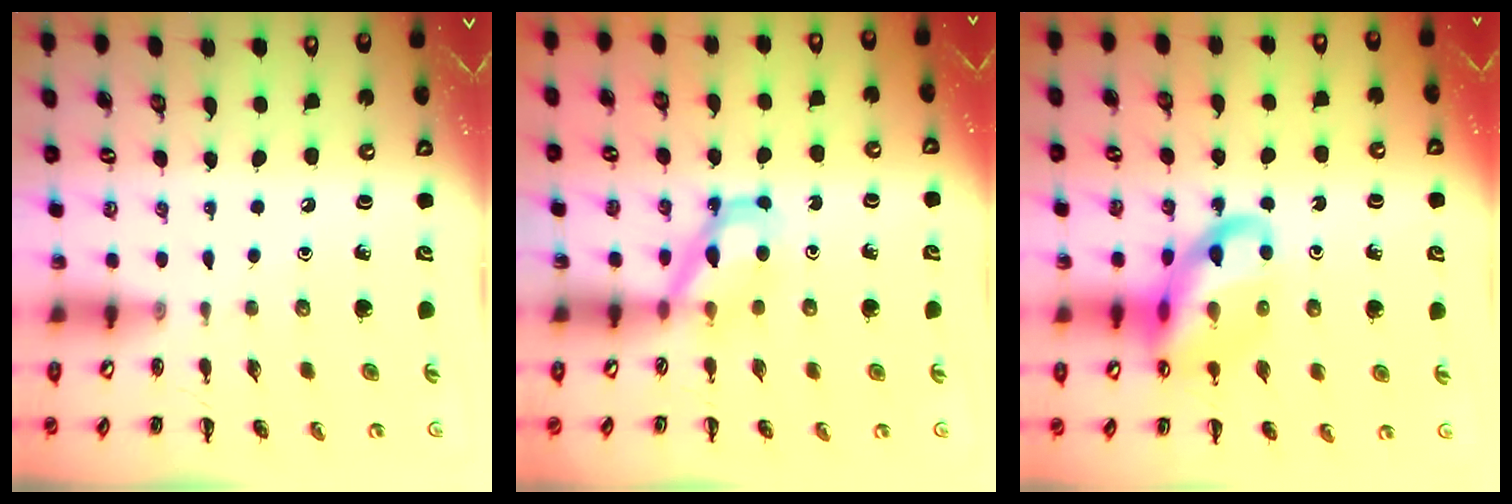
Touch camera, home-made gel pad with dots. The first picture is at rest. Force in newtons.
{"total": 6.3, "press": 6.2, "slide": 0.4}
{"total": 14.3, "press": 14.0, "slide": 2.9}